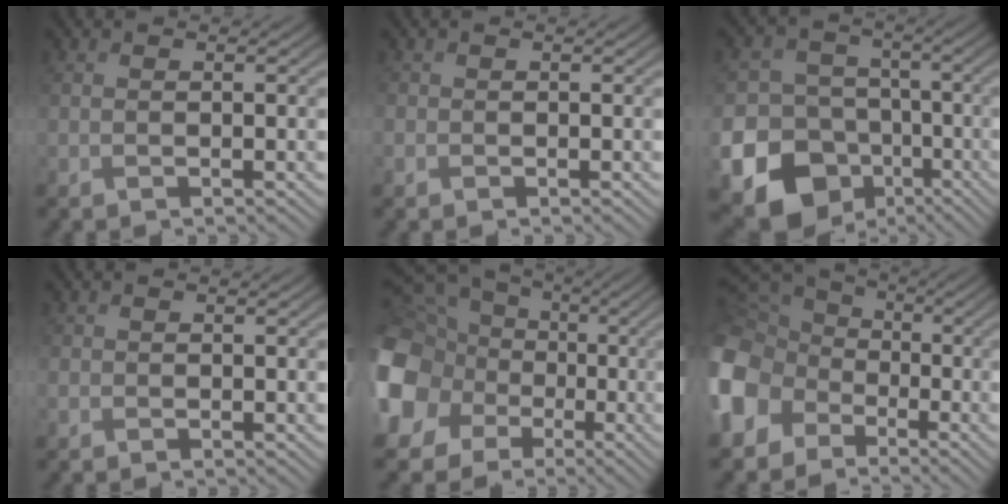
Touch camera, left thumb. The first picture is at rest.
{"total": 0.9, "force": [-0.2, 0.8, 0.1], "torque": [-0.004, -0.004, -0.010]}
{"total": 21.2, "force": [-9.6, 18.0, 5.8], "torque": [-0.181, -0.079, -0.151]}
{"total": 0.6, "force": [-0.1, 0.6, 0.1], "torque": [-0.002, -0.002, -0.004]}
{"total": 17.3, "force": [-1.9, 15.3, 8.0], "torque": [-0.231, -0.020, -0.071]}
{"total": 14.8, "force": [-4.7, 11.9, 7.5], "torque": [-0.241, -0.036, -0.107]}